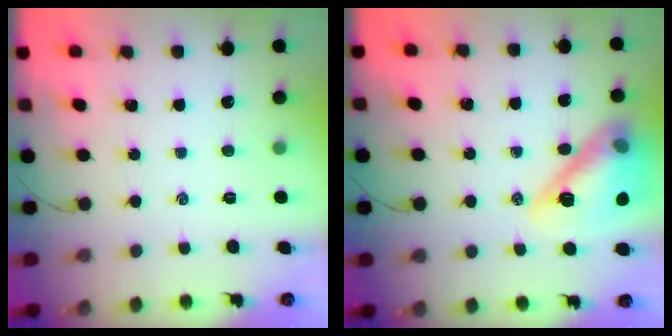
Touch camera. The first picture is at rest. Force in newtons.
{"total": 18.6, "press": 18.3, "slide": 3.4}